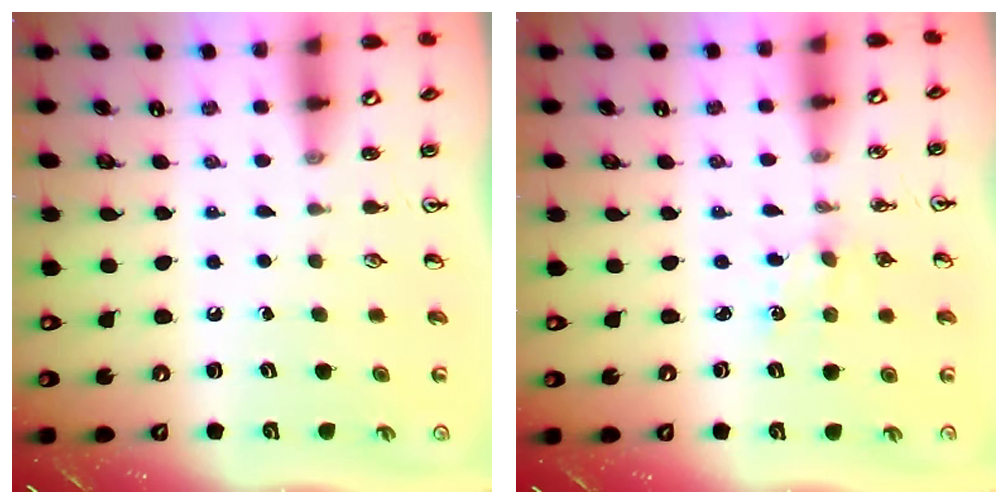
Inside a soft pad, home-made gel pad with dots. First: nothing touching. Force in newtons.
{"total": 2.8, "press": 2.8, "slide": 0.3}